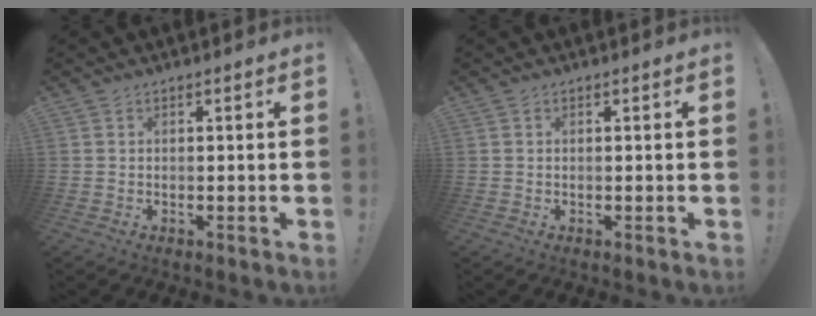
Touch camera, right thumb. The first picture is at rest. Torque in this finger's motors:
{"motor_torque": [-0.26, -0.09, 0.13, -0.08, 0.01]}